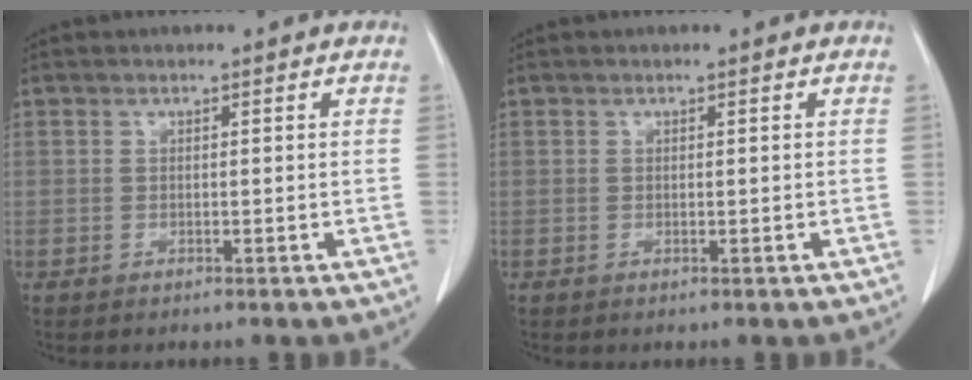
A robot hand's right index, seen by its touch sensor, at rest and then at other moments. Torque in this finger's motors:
{"motor_torque": [0.00, 0.00, 0.02, 0.00]}